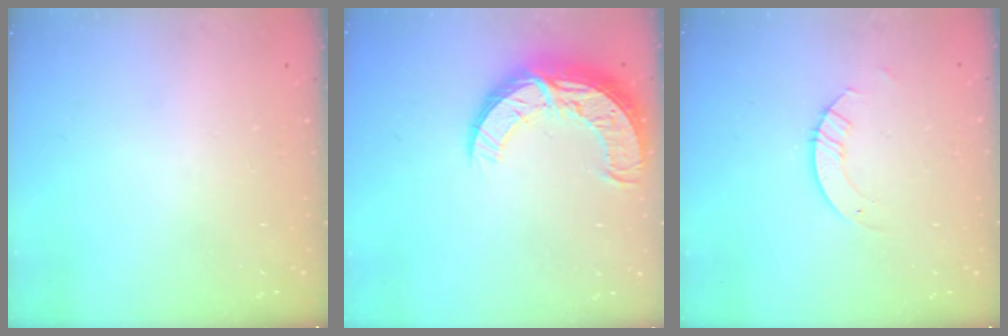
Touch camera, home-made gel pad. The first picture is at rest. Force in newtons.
{"total": 13.9, "press": 13.9, "slide": 1.3}
{"total": 3.3, "press": 3.3, "slide": 0.2}